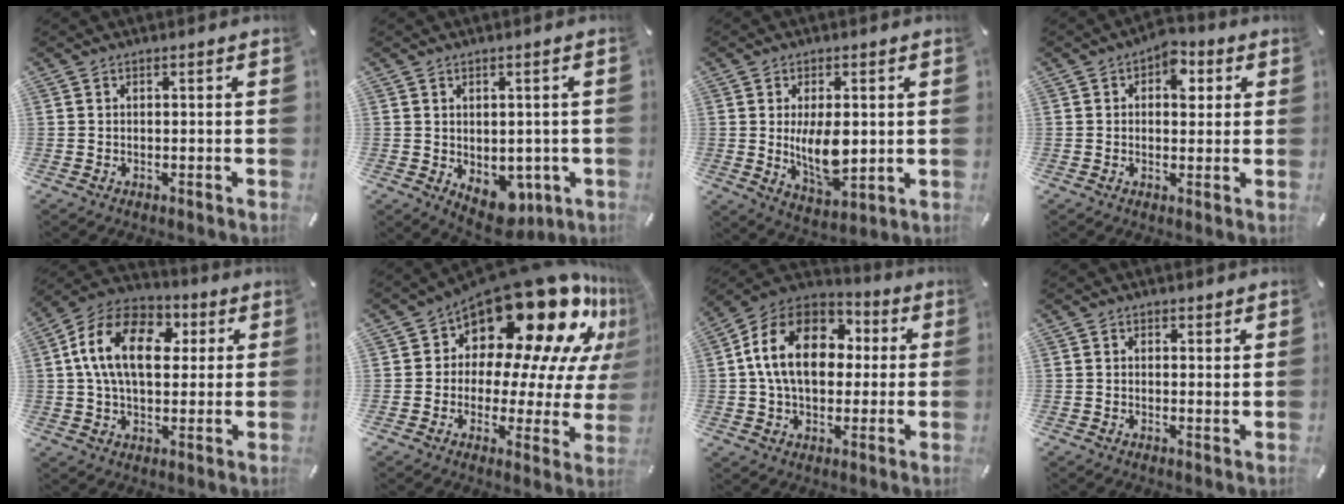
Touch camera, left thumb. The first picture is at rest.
{"total": 6.4, "force": [-2.0, 4.8, 3.7], "torque": [-0.022, 0.008, -0.030]}
{"total": 10.5, "force": [0.6, 5.7, 8.8], "torque": [-0.149, -0.021, 0.005]}
{"total": 6.0, "force": [1.5, 4.0, 4.3], "torque": [-0.033, -0.010, 0.013]}
{"total": 17.0, "force": [3.6, 11.3, 12.1], "torque": [-0.237, 0.010, 0.061]}
{"total": 23.2, "force": [16.3, 10.2, 13.0], "torque": [-0.188, -0.135, 0.278]}
{"total": 17.5, "force": [2.8, 12.8, 11.6], "torque": [-0.227, 0.007, 0.047]}
{"total": 1.5, "force": [1.1, 1.0, 0.3], "torque": [0.002, -0.002, 0.019]}